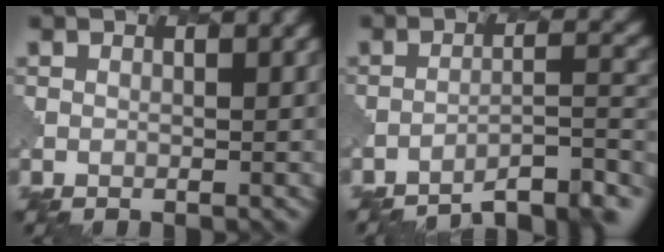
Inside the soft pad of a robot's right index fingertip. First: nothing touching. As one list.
[{"total": 7.6, "force": [-6.7, 1.4, 3.3], "torque": [-0.035, 0.014, -0.094]}]